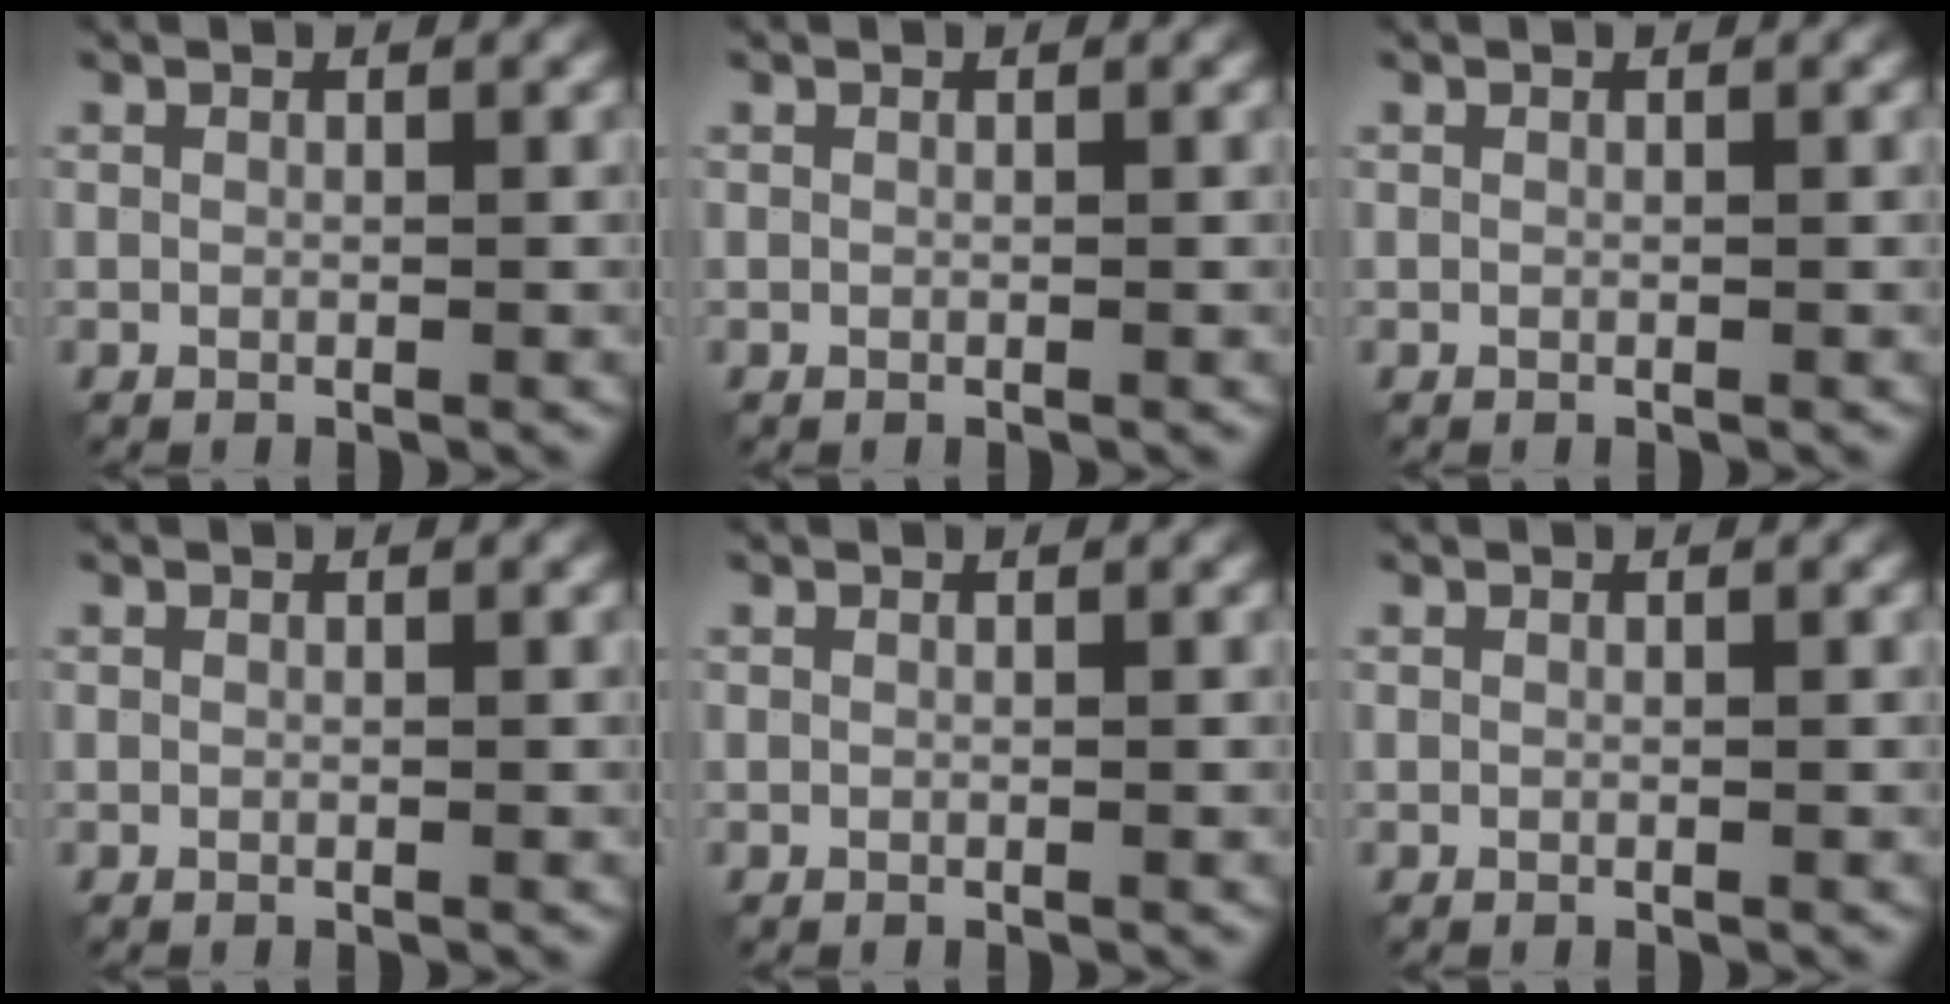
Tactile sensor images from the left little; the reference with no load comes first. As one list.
[{"total": 0.0}, {"total": 0.0}, {"total": 0.0}, {"total": 0.0}, {"total": 0.0}]